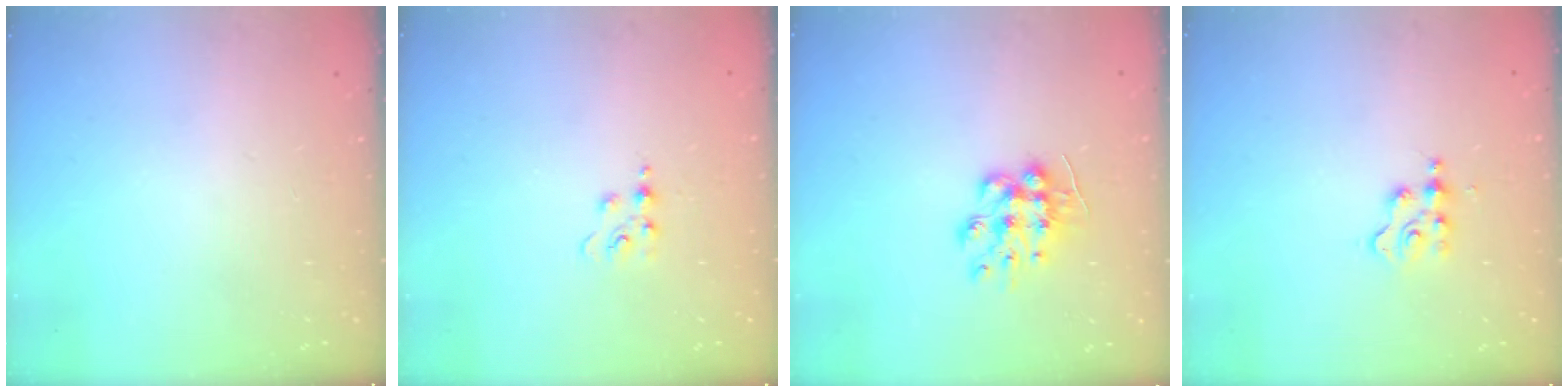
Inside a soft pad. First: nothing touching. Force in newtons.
{"total": 4.1, "press": 4.1, "slide": 0.6}
{"total": 10.0, "press": 10.0, "slide": 0.4}
{"total": 2.1, "press": 2.1, "slide": 0.3}